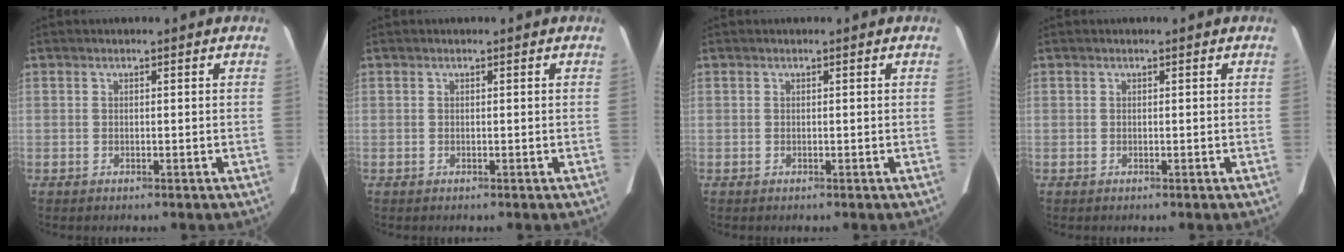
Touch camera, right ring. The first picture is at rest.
{"total": 0.0}
{"total": 0.0}
{"total": 0.0}